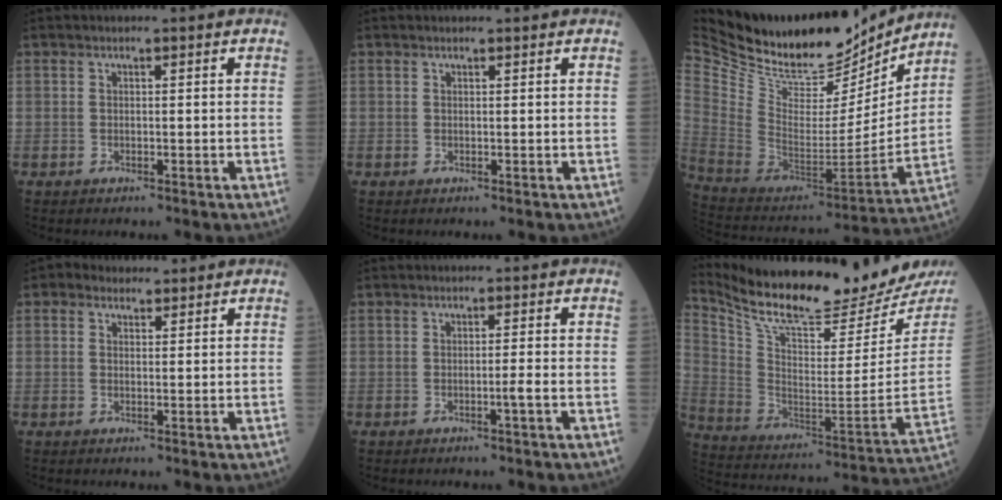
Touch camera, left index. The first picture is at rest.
{"total": 0.8, "force": [0.8, 0.2, 0.1], "torque": [-0.009, 0.009, 0.012]}
{"total": 30.8, "force": [26.0, 10.2, 13.0], "torque": [-0.276, -0.029, 0.417]}
{"total": 2.9, "force": [2.2, 1.8, 0.6], "torque": [-0.011, 0.020, 0.033]}
{"total": 1.3, "force": [-0.6, -0.4, 1.0], "torque": [-0.013, 0.000, -0.011]}
{"total": 24.0, "force": [22.0, 1.8, 9.5], "torque": [-0.186, -0.081, 0.338]}